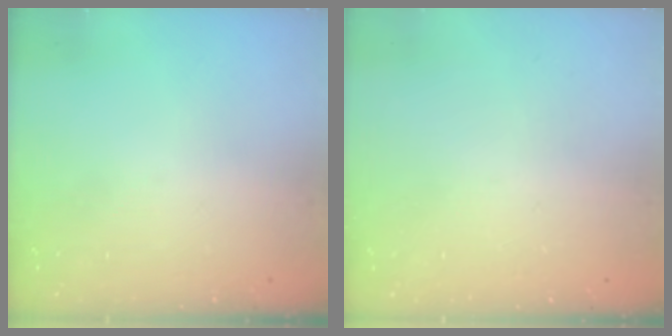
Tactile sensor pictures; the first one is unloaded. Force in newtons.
{"total": 2.4, "press": 2.4, "slide": 0.2}